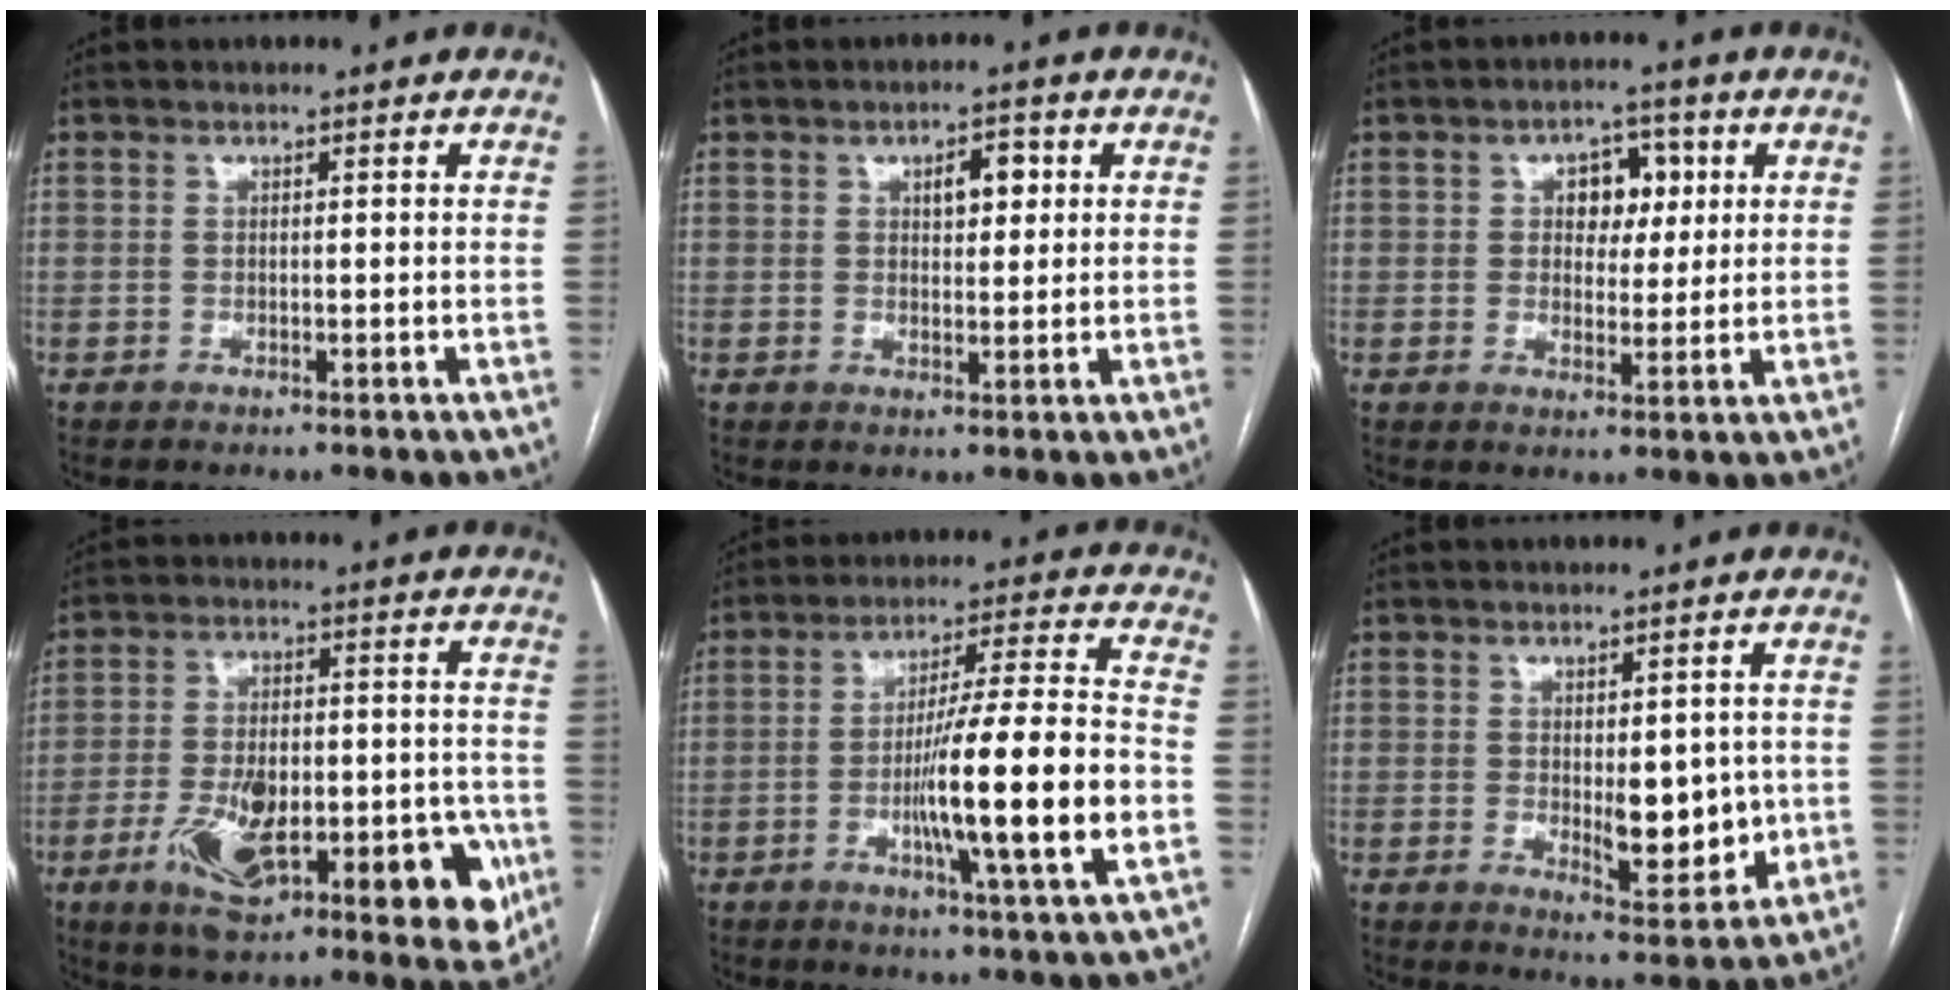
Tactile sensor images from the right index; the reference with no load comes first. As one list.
[{"total": 4.0, "force": [1.3, 1.8, 3.3], "torque": [-0.049, 0.009, 0.020]}, {"total": 5.8, "force": [1.6, 3.8, 4.1], "torque": [-0.052, 0.017, 0.026]}, {"total": 21.3, "force": [-7.5, 8.0, 18.2], "torque": [-0.230, 0.005, -0.094]}, {"total": 16.0, "force": [-3.8, -0.5, 15.6], "torque": [-0.261, -0.006, -0.066]}, {"total": 7.9, "force": [-0.4, 3.2, 7.2], "torque": [-0.099, -0.008, 0.006]}]